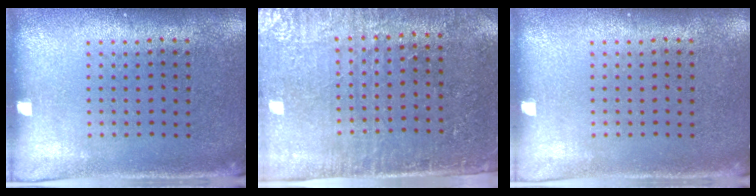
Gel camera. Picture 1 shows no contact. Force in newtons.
{"total": 3.3, "press": 3.0, "slide": 1.3}
{"total": 0.0}